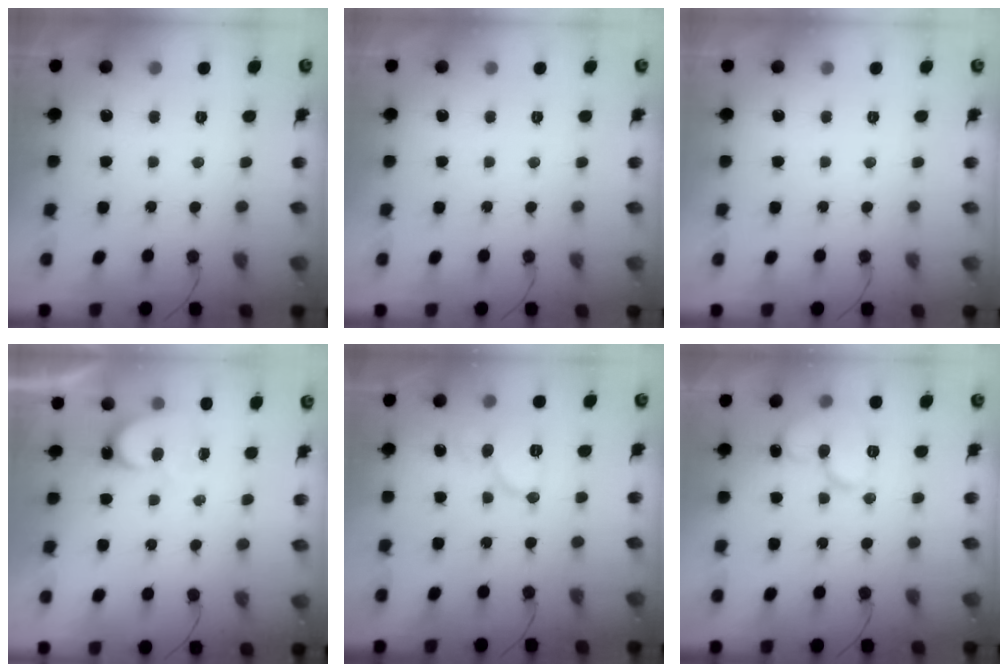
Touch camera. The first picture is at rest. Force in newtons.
{"total": 0.0}
{"total": 0.0}
{"total": 7.6, "press": 7.6, "slide": 0.4}
{"total": 9.3, "press": 9.3, "slide": 1.0}
{"total": 12.1, "press": 12.0, "slide": 1.7}